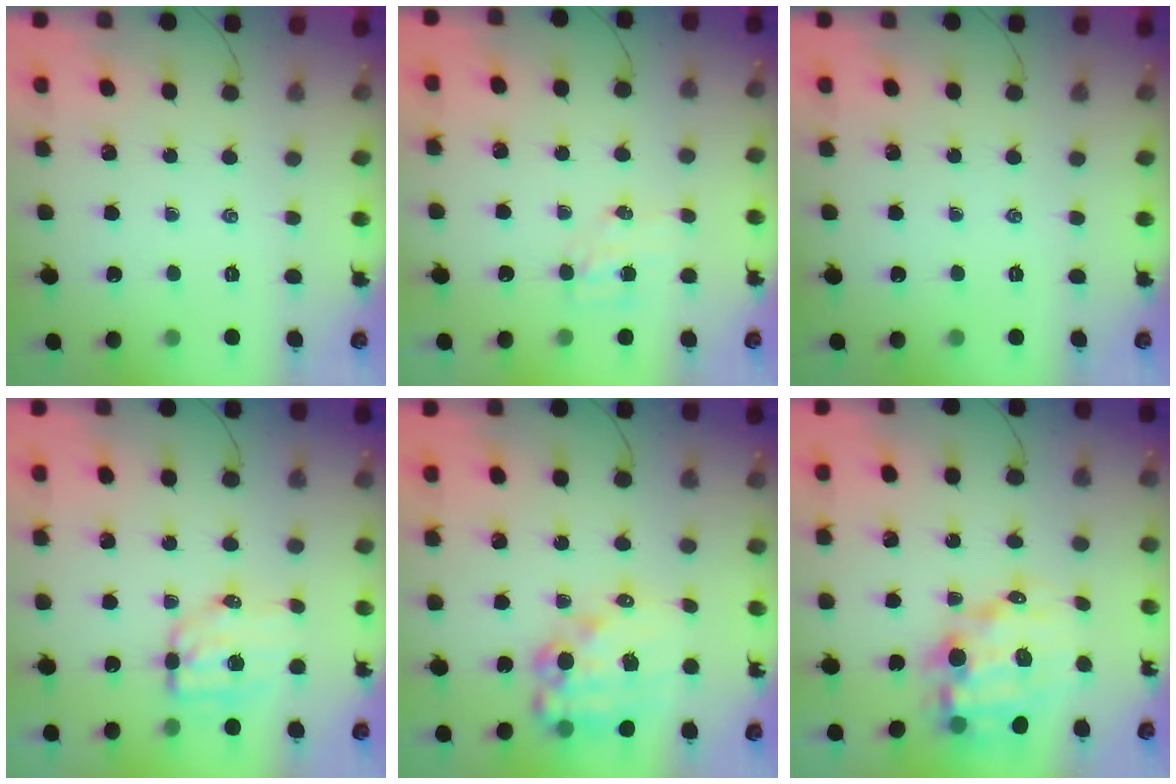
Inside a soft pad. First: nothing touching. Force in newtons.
{"total": 4.3, "press": 4.3, "slide": 0.7}
{"total": 0.0}
{"total": 6.8, "press": 6.7, "slide": 1.1}
{"total": 14.8, "press": 14.4, "slide": 3.4}
{"total": 12.9, "press": 12.4, "slide": 3.4}